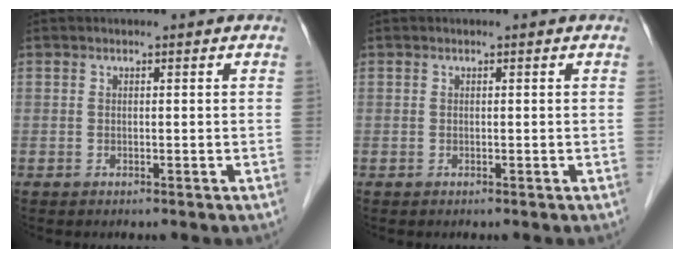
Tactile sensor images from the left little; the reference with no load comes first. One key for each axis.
{"total": 0.0}